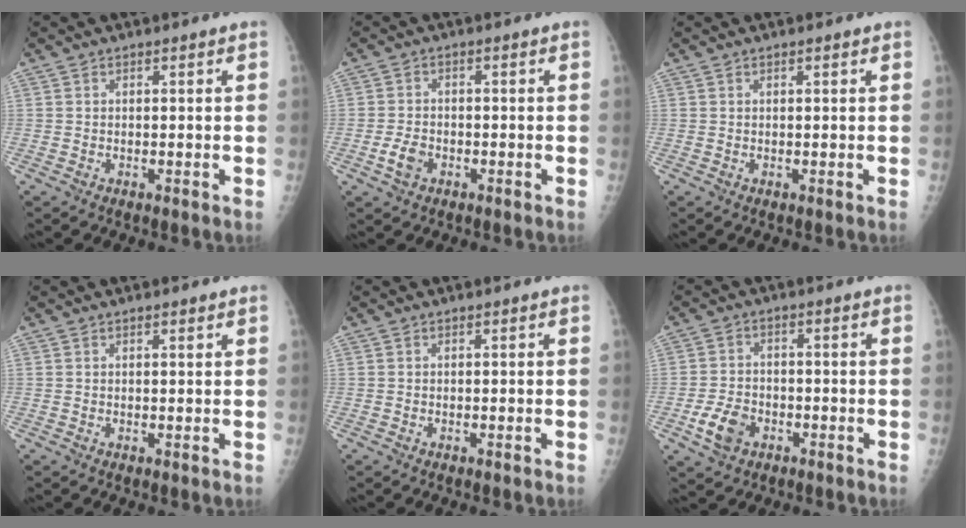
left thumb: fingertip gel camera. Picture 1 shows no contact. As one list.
[{"total": 3.5, "force": [-1.9, 2.4, 1.8], "torque": [-0.033, 0.012, -0.032]}, {"total": 0.6, "force": [0.2, 0.1, 0.6], "torque": [-0.010, 0.002, 0.002]}, {"total": 1.1, "force": [0.6, 0.3, 0.9], "torque": [-0.014, 0.000, 0.008]}, {"total": 0.0}, {"total": 6.1, "force": [-3.0, 4.3, 3.1], "torque": [-0.054, 0.016, -0.050]}]